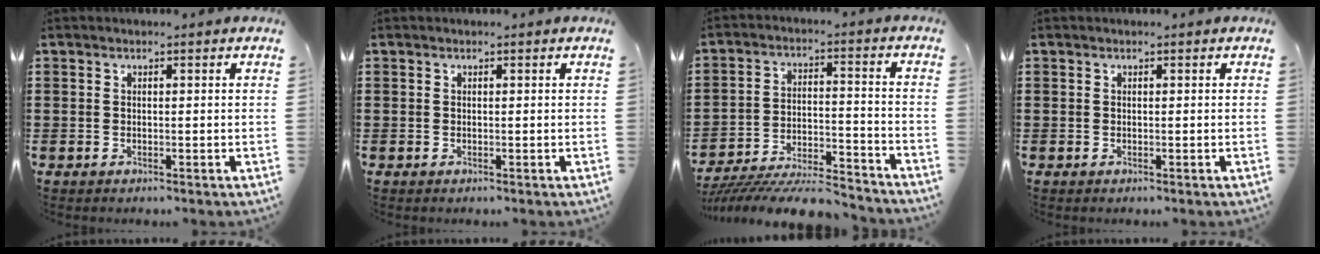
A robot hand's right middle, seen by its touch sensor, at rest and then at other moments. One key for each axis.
{"total": 0.0}
{"total": 8.4, "fx": -7.9, "fy": 0.6, "fz": 2.6, "tx": -0.040, "ty": 0.011, "tz": -0.152}
{"total": 0.0}